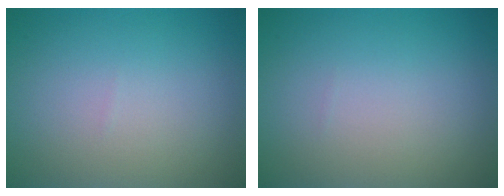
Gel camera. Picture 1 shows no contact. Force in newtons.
{"total": 0.0}